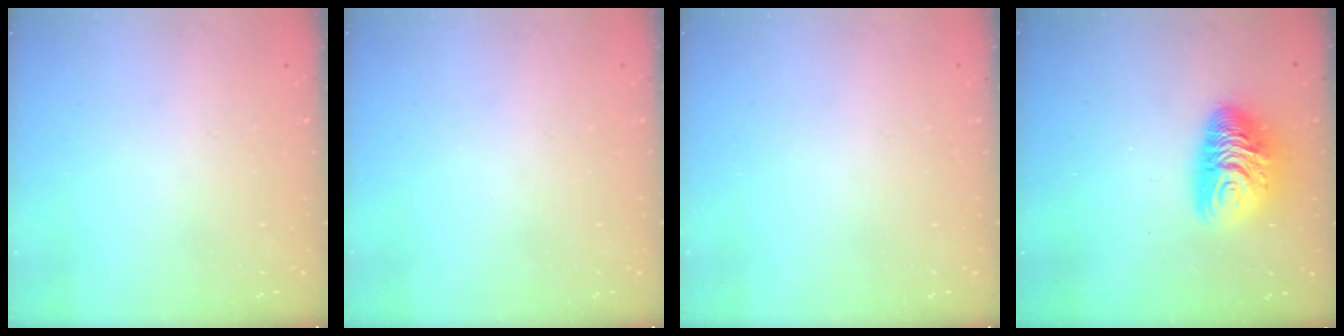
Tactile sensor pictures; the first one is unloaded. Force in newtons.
{"total": 0.0}
{"total": 0.0}
{"total": 11.0, "press": 11.0, "slide": 0.9}